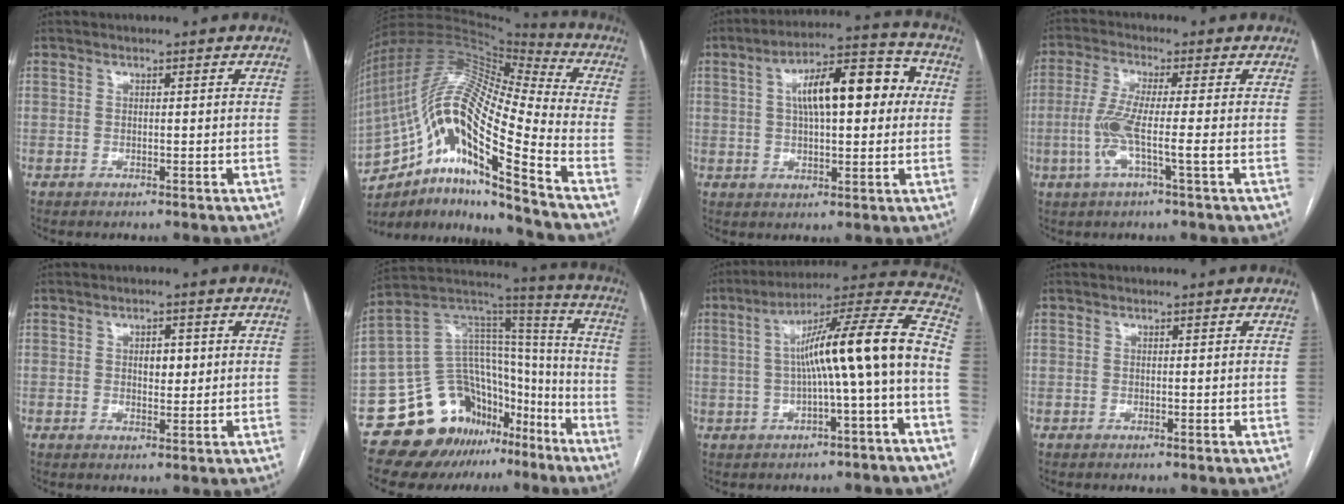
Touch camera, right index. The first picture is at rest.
{"total": 20.8, "force": [-11.7, 2.1, 17.1], "torque": [-0.350, 0.016, -0.211]}
{"total": 13.6, "force": [2.6, 4.5, 12.5], "torque": [-0.198, 0.043, 0.036]}
{"total": 7.0, "force": [-1.6, -0.2, 6.8], "torque": [-0.147, -0.002, -0.037]}
{"total": 2.9, "force": [0.6, 1.6, 2.4], "torque": [-0.033, 0.000, 0.010]}
{"total": 18.8, "force": [-12.4, 11.7, 7.8], "torque": [-0.112, 0.104, -0.198]}
{"total": 15.6, "force": [-1.5, 0.1, 15.5], "torque": [-0.230, 0.039, -0.025]}
{"total": 0.0}